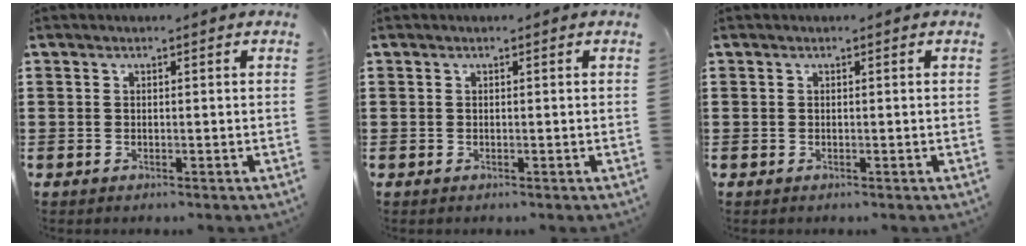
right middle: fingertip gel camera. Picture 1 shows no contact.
{"total": 0.0}
{"total": 0.0}